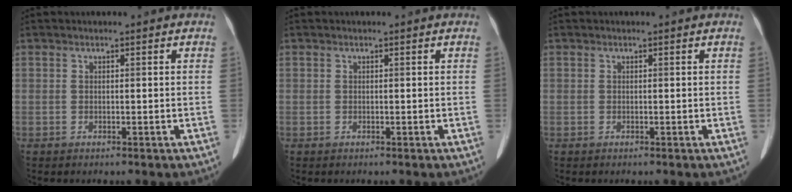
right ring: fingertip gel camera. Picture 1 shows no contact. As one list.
[{"total": 0.0}, {"total": 0.0}]